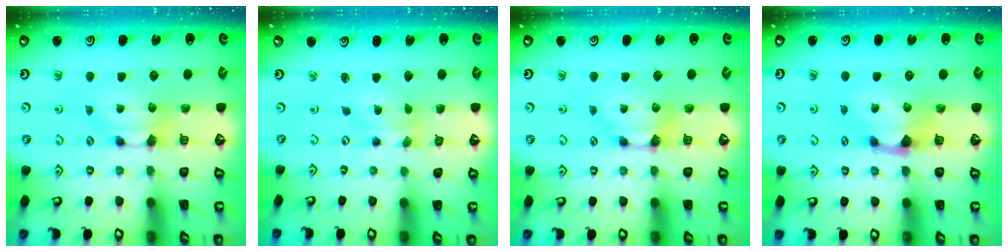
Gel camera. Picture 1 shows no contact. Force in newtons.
{"total": 1.3, "press": 0.7, "slide": 1.1}
{"total": 0.6, "press": 0.4, "slide": 0.5}
{"total": 1.9, "press": 1.3, "slide": 1.4}